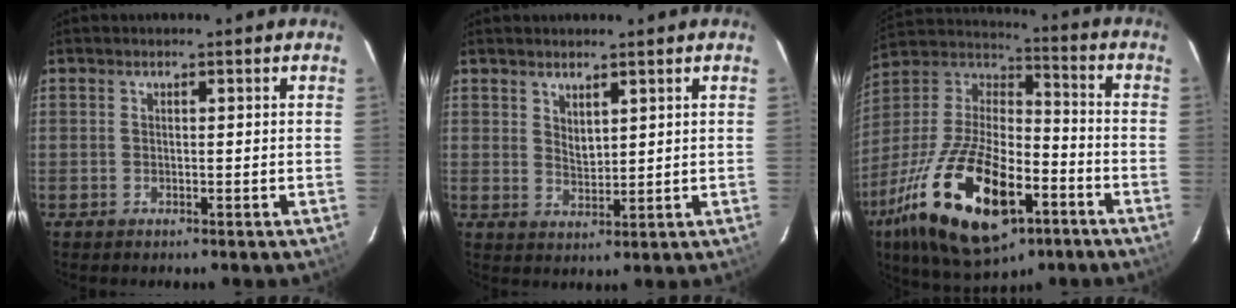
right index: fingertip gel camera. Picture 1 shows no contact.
{"total": 3.0, "force": [2.2, 1.2, 1.7], "torque": [-0.028, -0.004, 0.040]}
{"total": 26.0, "force": [-12.2, 11.4, 20.0], "torque": [-0.399, -0.032, -0.203]}